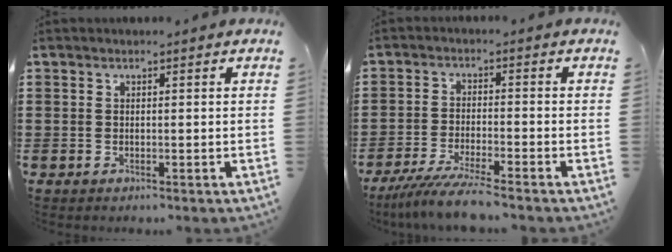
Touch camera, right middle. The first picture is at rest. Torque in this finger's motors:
{"motor_torque": [1.93, 0.21, 0.16, 0.13]}